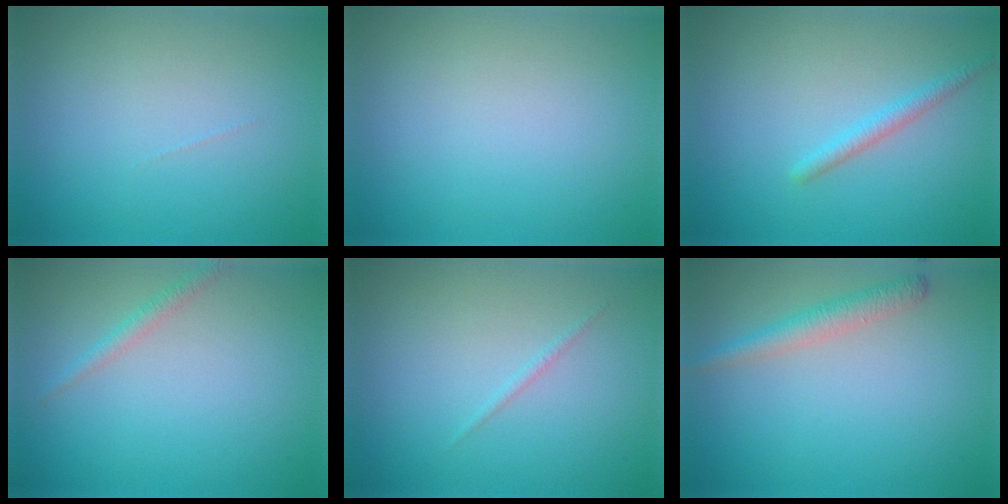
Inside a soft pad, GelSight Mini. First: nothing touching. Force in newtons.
{"total": 0.0}
{"total": 1.5, "press": 1.5, "slide": 0.0}
{"total": 1.2, "press": 1.2, "slide": 0.1}
{"total": 0.6, "press": 0.6, "slide": 0.0}
{"total": 2.2, "press": 2.2, "slide": 0.1}